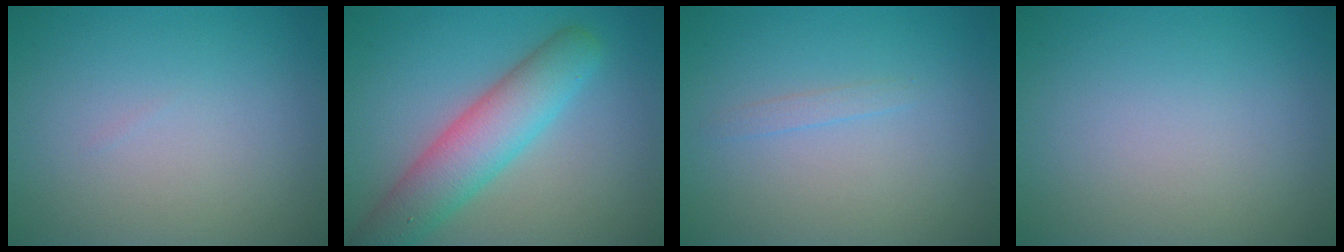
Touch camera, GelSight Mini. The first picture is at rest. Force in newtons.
{"total": 6.2, "press": 6.2, "slide": 0.3}
{"total": 0.7, "press": 0.7, "slide": 0.1}
{"total": 0.0}